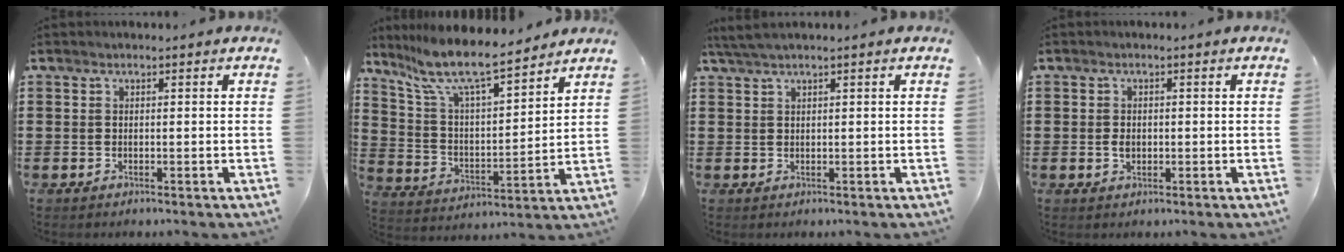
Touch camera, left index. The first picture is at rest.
{"total": 9.2, "force": [8.0, 1.1, 4.5], "torque": [-0.122, -0.048, 0.134]}
{"total": 1.9, "force": [1.3, 0.0, 1.4], "torque": [-0.027, 0.000, 0.026]}
{"total": 1.7, "force": [-0.1, 1.1, 1.3], "torque": [-0.027, 0.005, -0.002]}